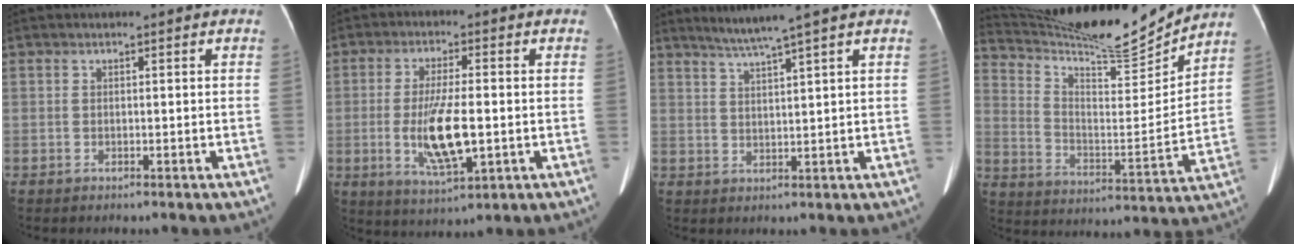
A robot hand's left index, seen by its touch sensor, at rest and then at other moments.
{"total": 9.2, "force": [-1.5, 1.9, 8.9], "torque": [-0.175, -0.016, -0.023]}
{"total": 5.0, "force": [4.0, -1.7, 2.6], "torque": [-0.048, -0.001, 0.075]}
{"total": 18.5, "force": [17.7, 0.3, 5.6], "torque": [-0.115, -0.035, 0.280]}